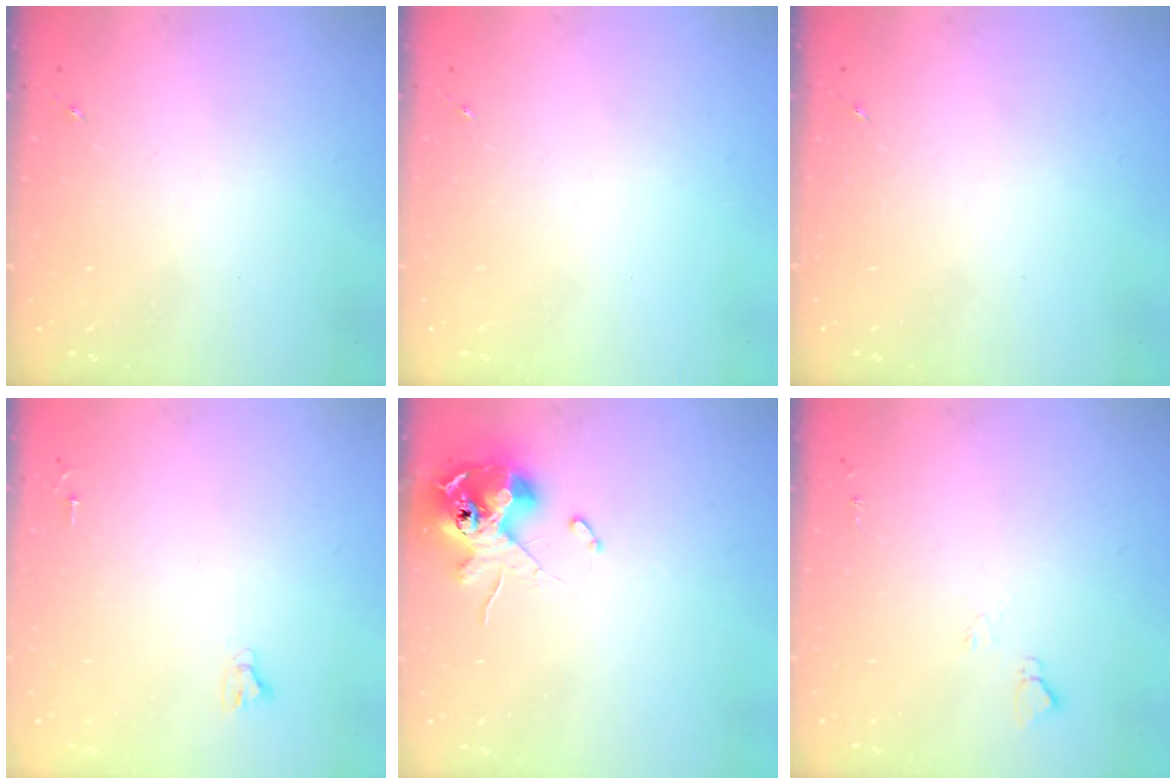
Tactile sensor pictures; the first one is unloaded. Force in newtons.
{"total": 0.0}
{"total": 0.0}
{"total": 2.4, "press": 2.4, "slide": 0.2}
{"total": 11.6, "press": 11.4, "slide": 2.1}
{"total": 4.9, "press": 4.9, "slide": 0.6}